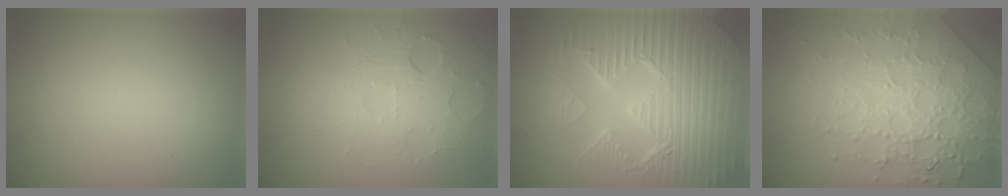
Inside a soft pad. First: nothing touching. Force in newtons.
{"total": 3.5, "press": 3.2, "slide": 1.5}
{"total": 9.5, "press": 6.7, "slide": 6.8}
{"total": 7.9, "press": 5.6, "slide": 5.6}